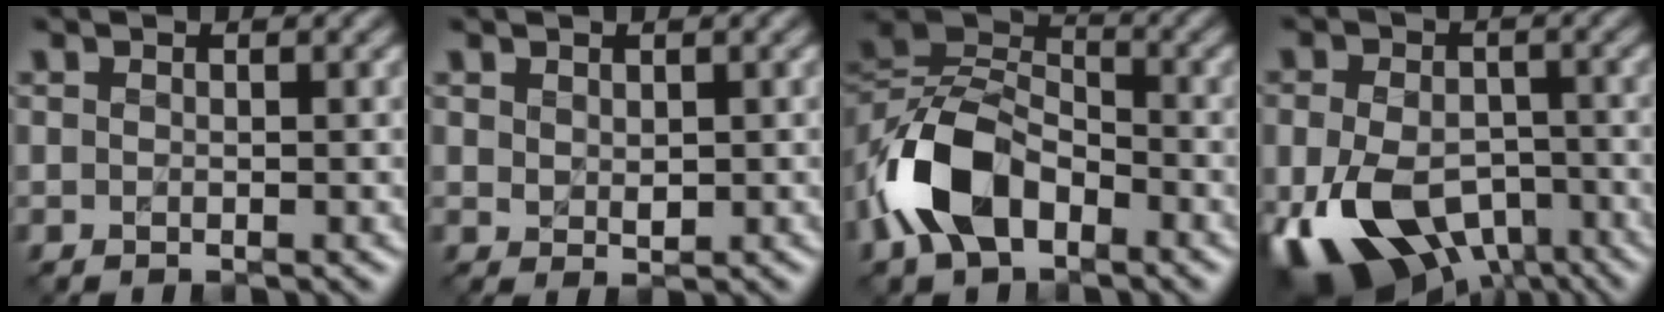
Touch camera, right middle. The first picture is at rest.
{"total": 1.1, "force": [0.4, 0.6, 0.7], "torque": [-0.013, -0.004, 0.014]}
{"total": 8.8, "force": [-3.8, 5.6, 5.7], "torque": [-0.116, 0.011, -0.087]}
{"total": 12.8, "force": [-5.3, 8.2, 8.3], "torque": [-0.167, -0.039, -0.085]}